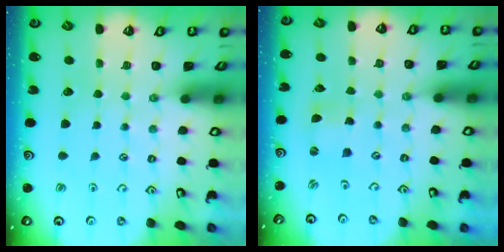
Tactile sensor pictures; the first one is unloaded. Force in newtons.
{"total": 1.1, "press": 1.1, "slide": 0.2}